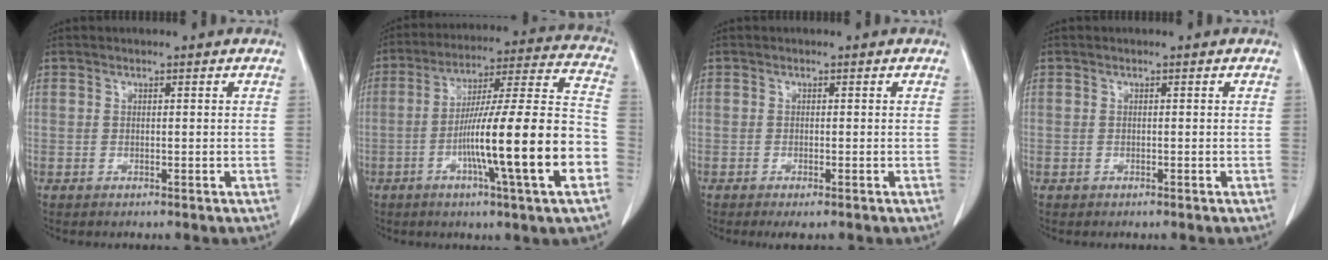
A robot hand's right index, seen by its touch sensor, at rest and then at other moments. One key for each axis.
{"total": 20.4, "fx": -6.2, "fy": 0.0, "fz": 19.4, "tx": -0.285, "ty": 0.004, "tz": -0.102}
{"total": 1.8, "fx": -1.2, "fy": 0.3, "fz": 1.3, "tx": -0.018, "ty": -0.006, "tz": -0.017}
{"total": 0.0}